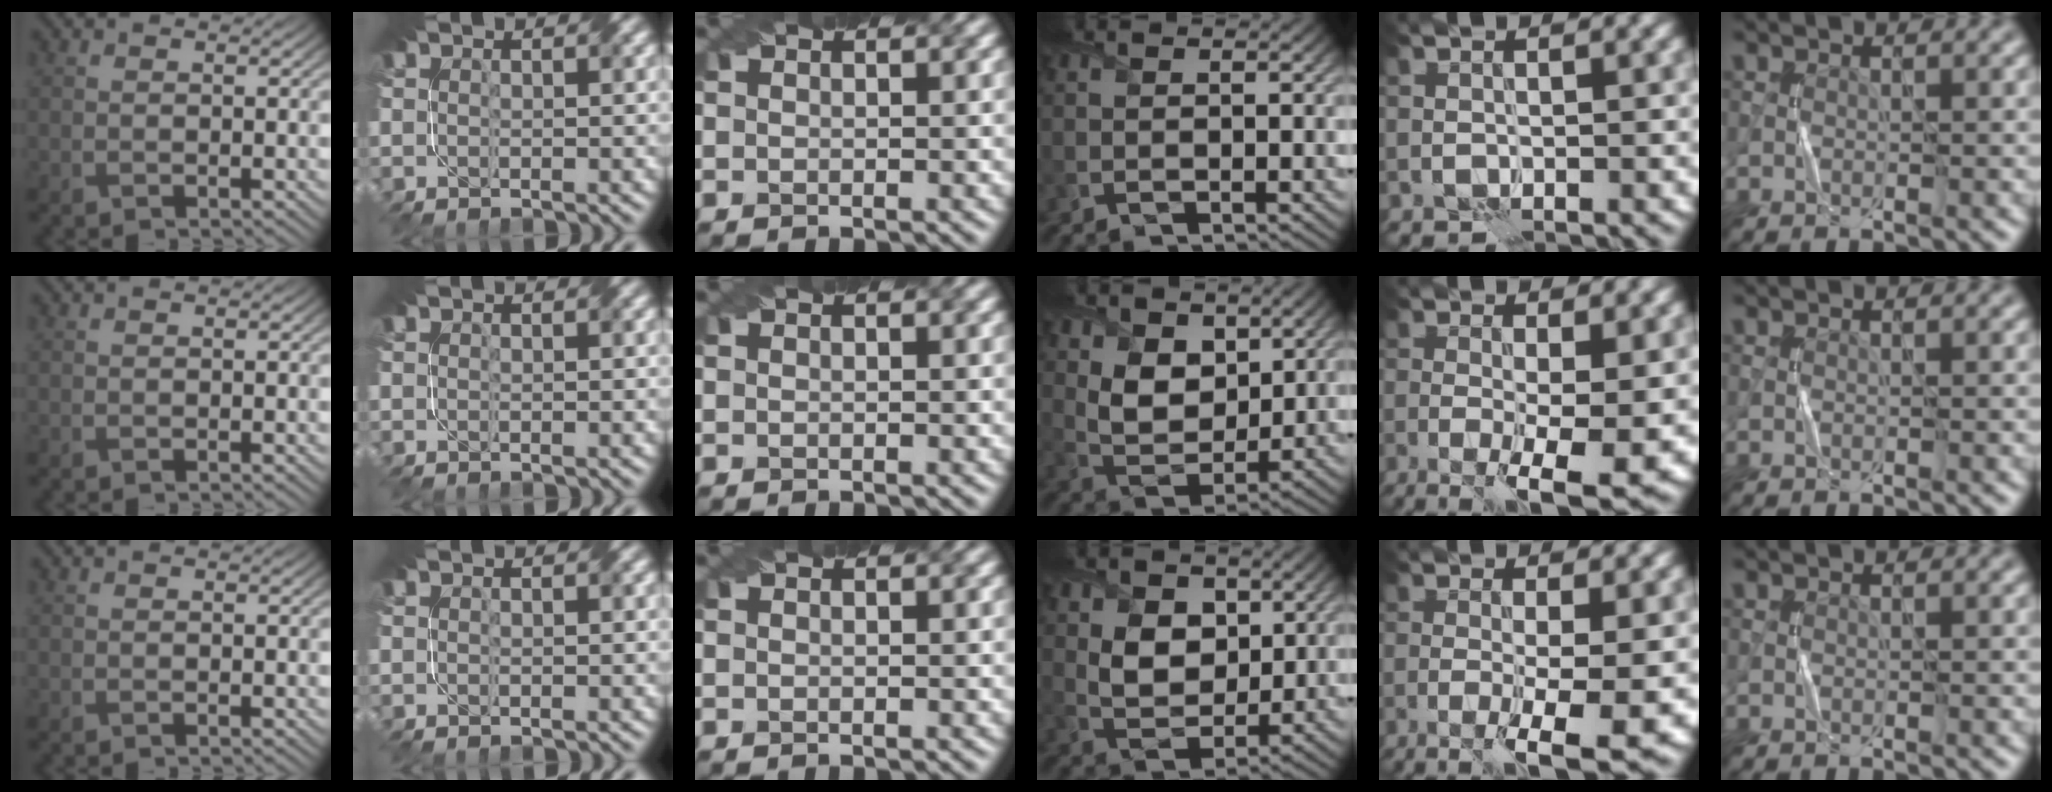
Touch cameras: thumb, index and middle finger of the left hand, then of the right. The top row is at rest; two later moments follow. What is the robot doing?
{"motion": "fold", "object": "napkin"}